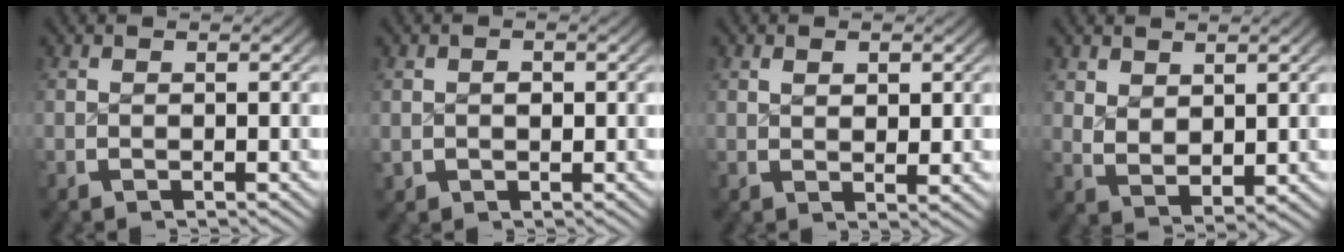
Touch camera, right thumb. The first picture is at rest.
{"total": 1.5, "force": [0.1, 1.4, 0.6], "torque": [-0.019, -0.007, 0.011]}
{"total": 1.6, "force": [0.8, 0.7, 1.2], "torque": [-0.013, -0.004, 0.019]}
{"total": 2.8, "force": [1.3, 1.7, 1.9], "torque": [-0.040, -0.017, 0.039]}